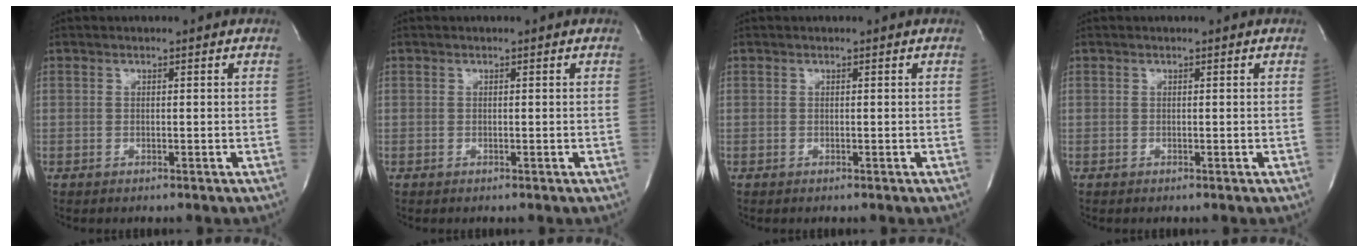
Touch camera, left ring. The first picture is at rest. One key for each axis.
{"total": 0.0}
{"total": 0.0}
{"total": 0.0}